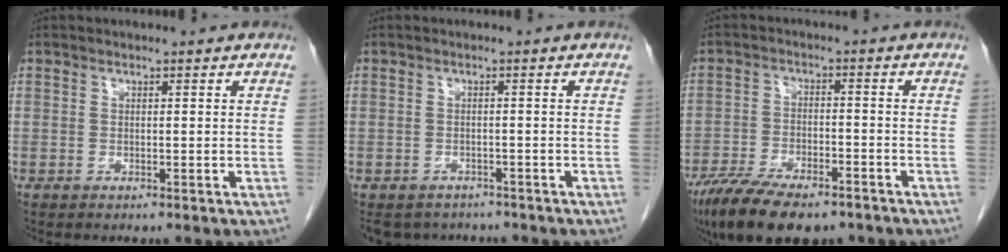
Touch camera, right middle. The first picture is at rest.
{"total": 6.7, "force": [-5.9, 3.1, 0.8], "torque": [-0.006, 0.001, -0.076]}
{"total": 13.6, "force": [-10.2, 4.6, 7.7], "torque": [-0.134, -0.016, -0.166]}